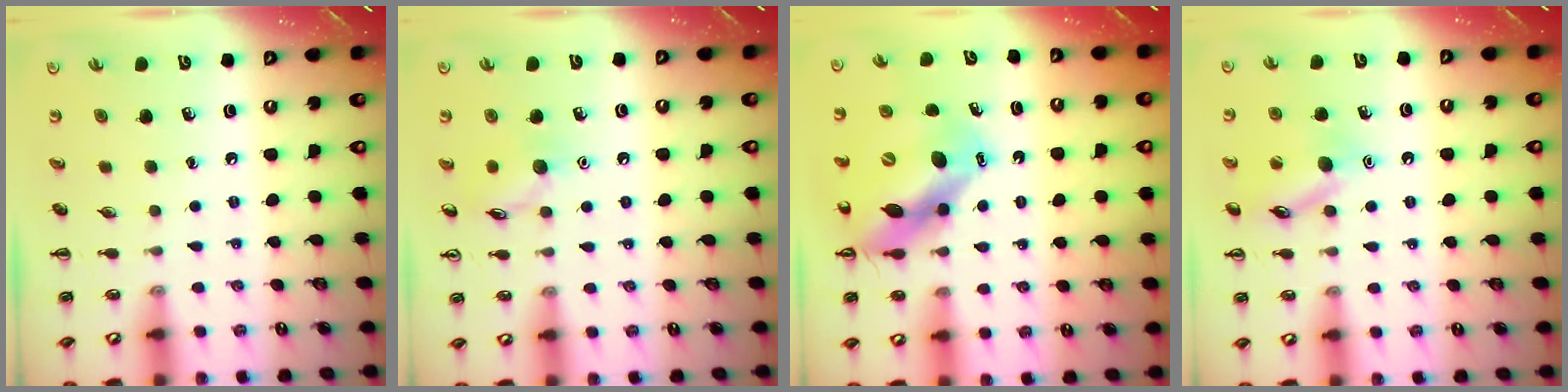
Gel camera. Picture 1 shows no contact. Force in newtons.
{"total": 7.4, "press": 7.3, "slide": 0.9}
{"total": 12.6, "press": 12.1, "slide": 3.8}
{"total": 11.8, "press": 11.7, "slide": 1.6}